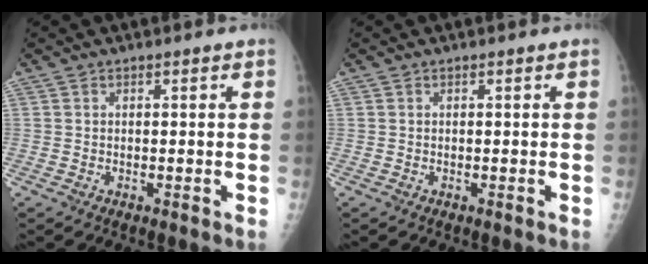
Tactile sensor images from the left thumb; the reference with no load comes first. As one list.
[{"total": 0.0}]